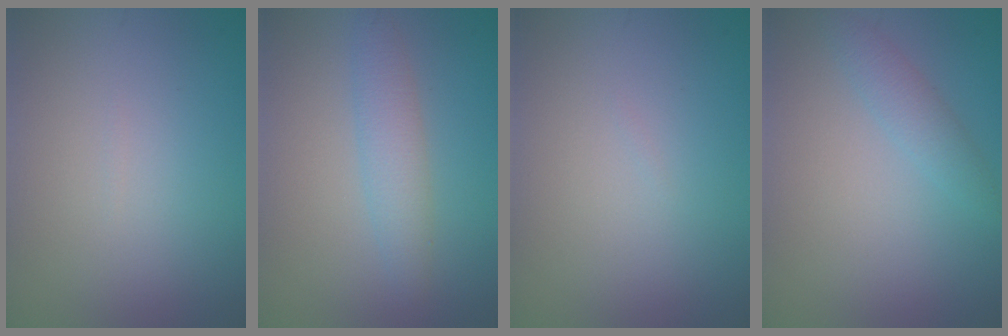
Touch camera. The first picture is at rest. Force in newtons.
{"total": 2.5, "press": 2.5, "slide": 0.1}
{"total": 0.0}
{"total": 1.8, "press": 1.8, "slide": 0.1}